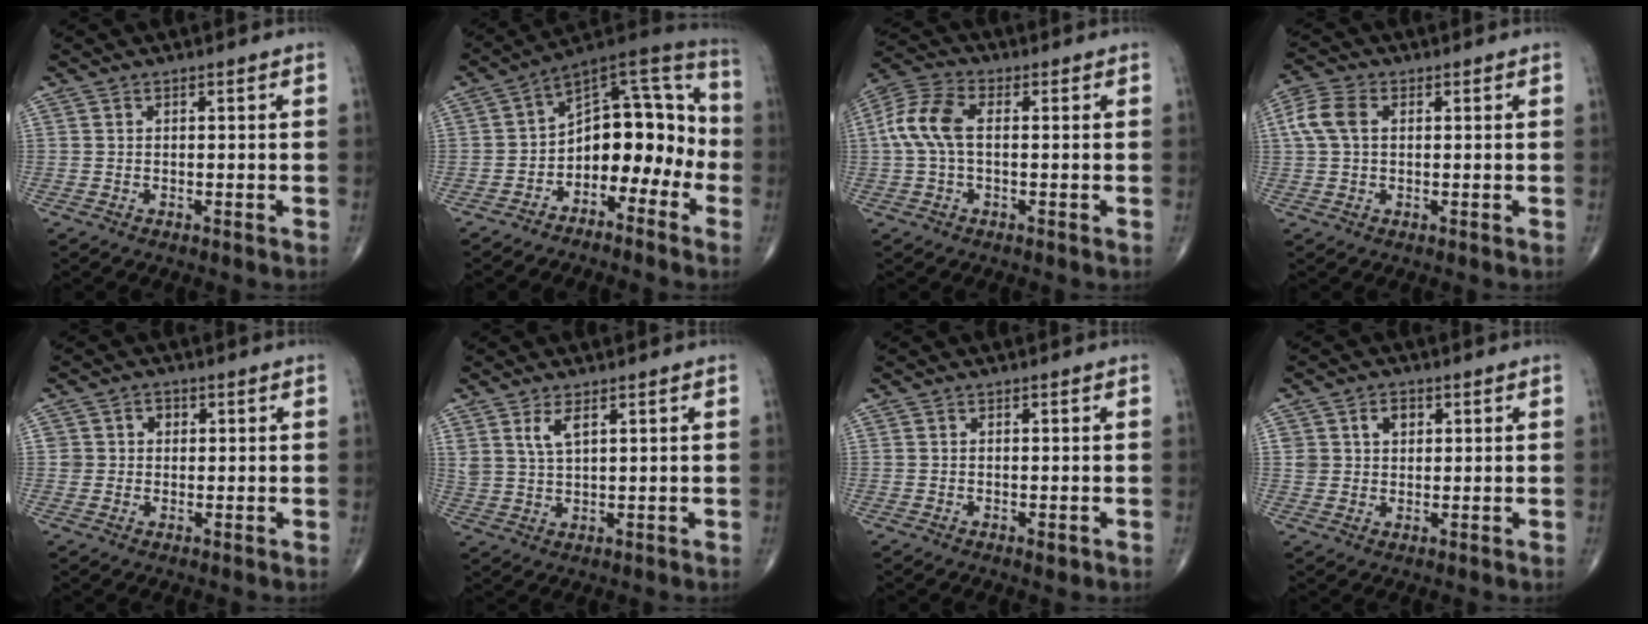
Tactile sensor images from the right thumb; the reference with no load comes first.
{"total": 14.8, "force": [-4.6, 9.2, 10.5], "torque": [-0.096, 0.097, -0.080]}
{"total": 8.9, "force": [0.5, 4.9, 7.4], "torque": [-0.175, 0.027, 0.005]}
{"total": 5.9, "force": [1.1, 3.9, 4.4], "torque": [-0.107, 0.017, 0.018]}
{"total": 2.8, "force": [0.5, 2.7, 0.6], "torque": [0.013, 0.006, 0.003]}
{"total": 3.9, "force": [2.1, 1.4, 3.0], "torque": [-0.057, -0.009, 0.046]}
{"total": 1.1, "force": [-0.5, 0.5, 0.8], "torque": [-0.008, -0.002, -0.006]}
{"total": 4.3, "force": [1.5, 3.4, 2.1], "torque": [-0.011, -0.004, 0.024]}